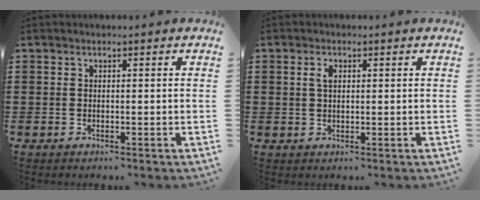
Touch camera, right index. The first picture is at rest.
{"total": 1.7, "force": [0.4, 0.8, 1.4], "torque": [-0.031, 0.006, 0.007]}